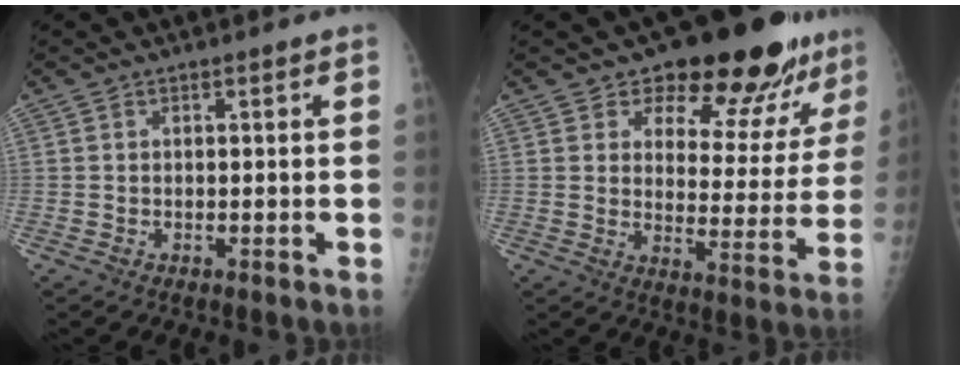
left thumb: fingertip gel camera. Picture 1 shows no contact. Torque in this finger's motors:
{"motor_torque": [0.09, 0.49, -0.12, -0.34, 0.07]}